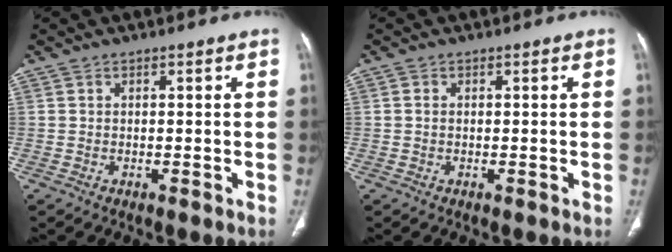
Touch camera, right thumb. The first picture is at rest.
{"total": 0.6, "force": [0.0, 0.5, 0.4], "torque": [-0.008, 0.000, 0.001]}